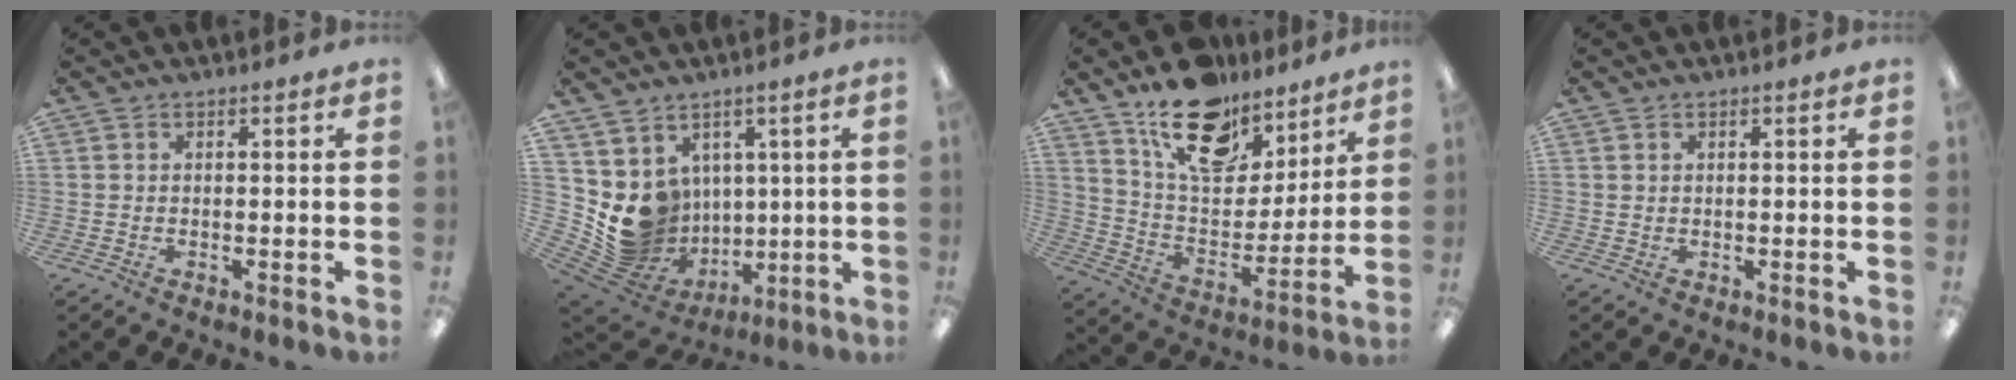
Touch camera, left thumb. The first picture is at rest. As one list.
[{"total": 11.2, "force": [0.7, 10.6, 3.4], "torque": [-0.089, -0.032, 0.031]}, {"total": 19.1, "force": [13.6, 10.2, 8.6], "torque": [-0.144, -0.082, 0.244]}, {"total": 0.8, "force": [0.6, 0.5, 0.2], "torque": [-0.004, 0.001, 0.012]}]